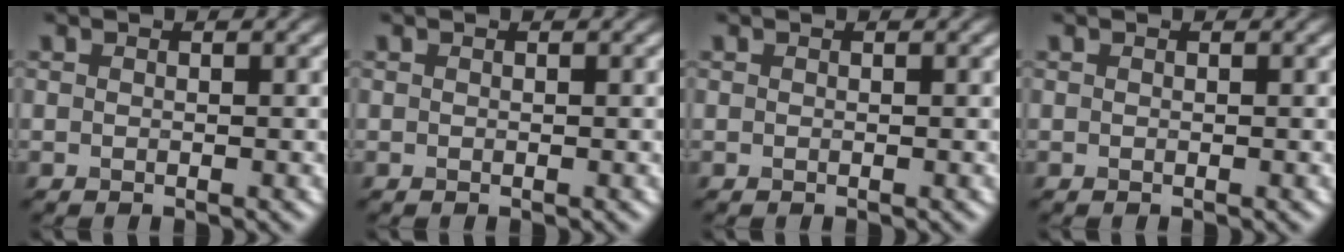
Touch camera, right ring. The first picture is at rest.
{"total": 0.0}
{"total": 0.0}
{"total": 0.0}